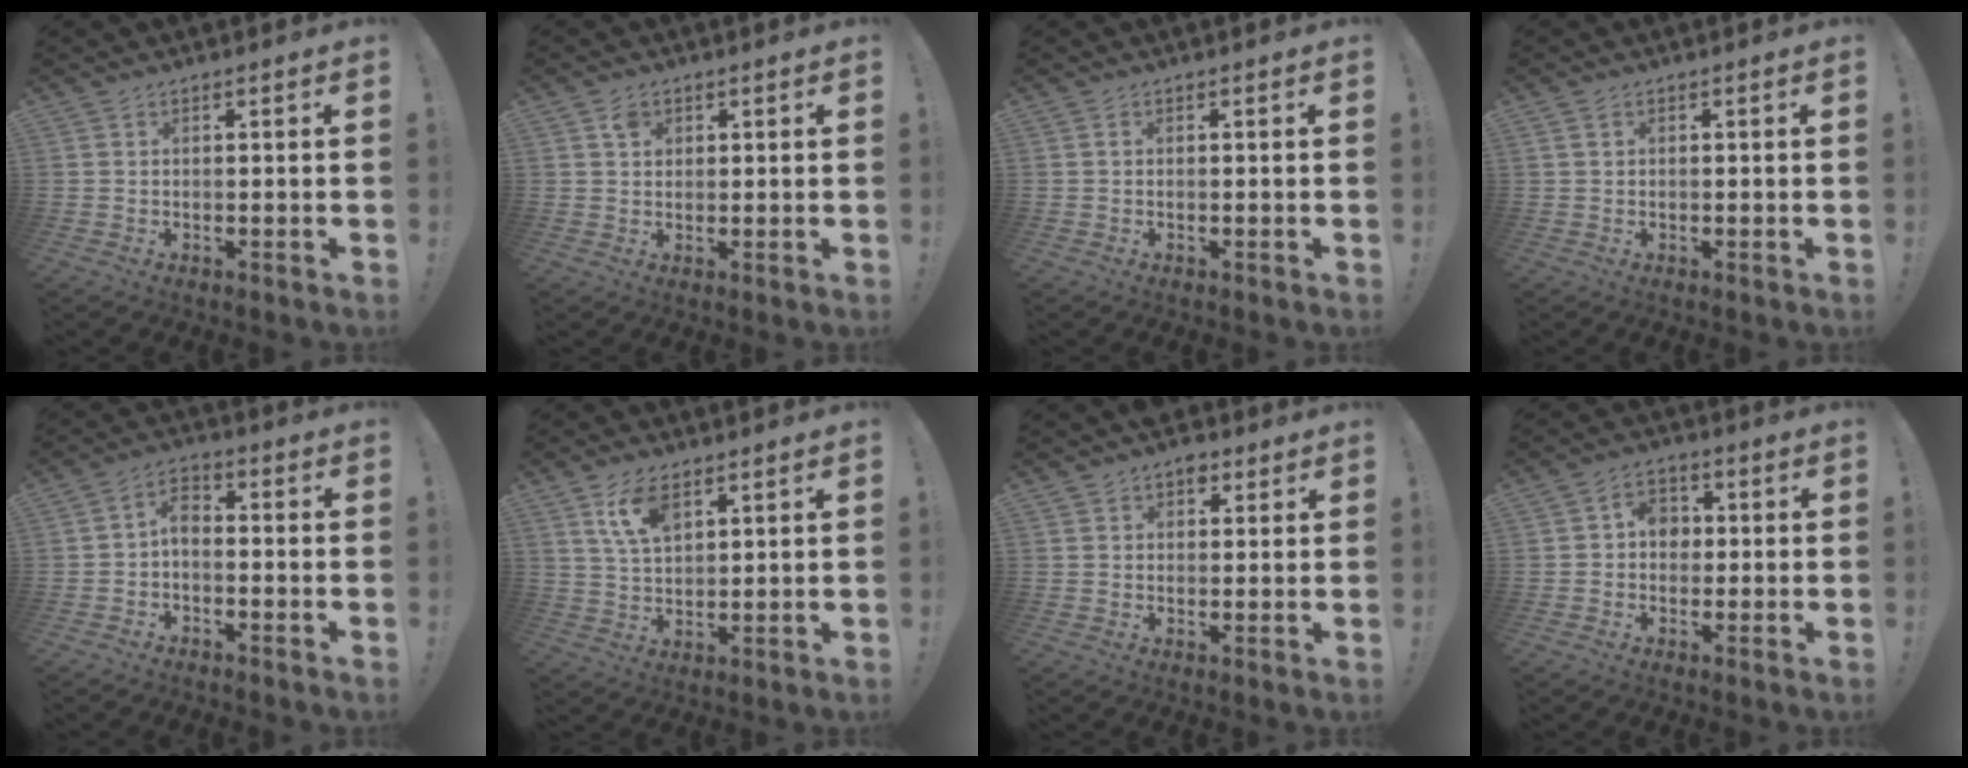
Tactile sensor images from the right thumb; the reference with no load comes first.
{"total": 3.6, "force": [1.8, 2.8, 1.4], "torque": [-0.017, 0.000, 0.031]}
{"total": 0.0}
{"total": 1.0, "force": [0.4, 0.8, 0.5], "torque": [-0.009, 0.004, 0.008]}
{"total": 4.3, "force": [-1.3, 2.7, 3.2], "torque": [-0.063, 0.006, -0.025]}
{"total": 8.9, "force": [4.9, 4.2, 6.1], "torque": [-0.112, -0.010, 0.092]}
{"total": 4.9, "force": [2.9, 3.5, 1.8], "torque": [-0.011, -0.012, 0.048]}
{"total": 6.0, "force": [0.0, 5.0, 3.3], "torque": [-0.058, 0.016, 0.002]}